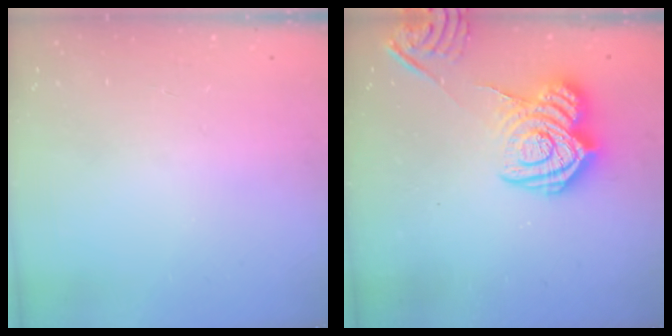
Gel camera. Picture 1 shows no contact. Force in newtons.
{"total": 13.9, "press": 13.8, "slide": 1.0}